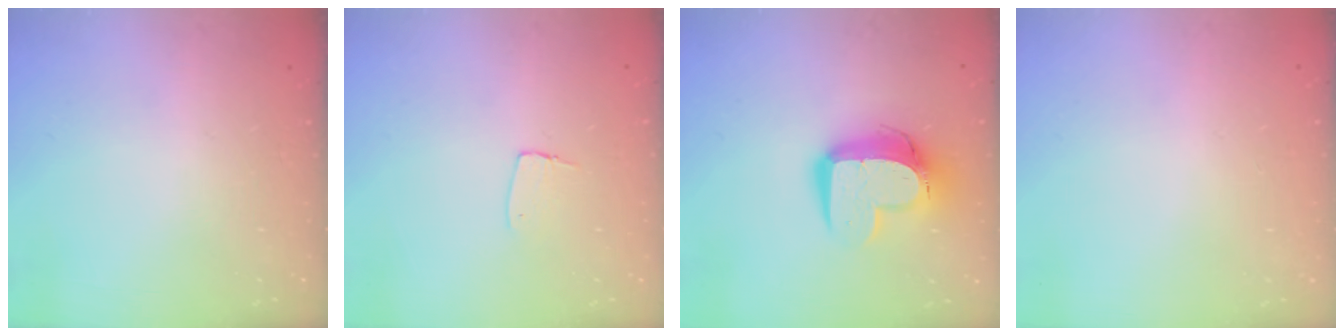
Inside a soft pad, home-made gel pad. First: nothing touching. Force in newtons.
{"total": 5.6, "press": 5.5, "slide": 0.4}
{"total": 12.9, "press": 12.9, "slide": 1.1}
{"total": 0.6, "press": 0.6, "slide": 0.1}